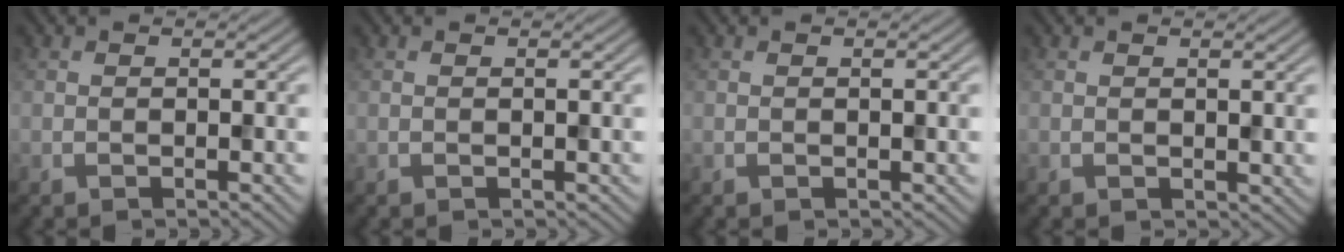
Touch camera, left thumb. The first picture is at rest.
{"total": 0.0}
{"total": 0.0}
{"total": 0.7, "force": [0.5, 0.4, 0.1], "torque": [-0.003, -0.005, 0.011]}